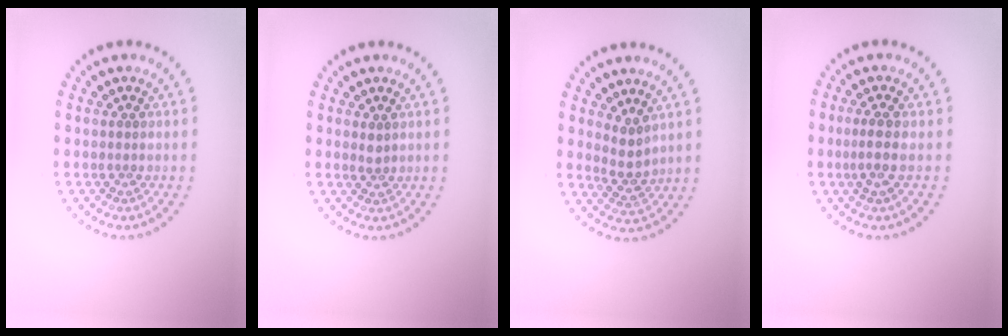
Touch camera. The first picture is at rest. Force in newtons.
{"total": 0.9, "press": 0.6, "slide": 0.6}
{"total": 2.0, "press": 1.5, "slide": 1.4}
{"total": 1.9, "press": 1.4, "slide": 1.2}